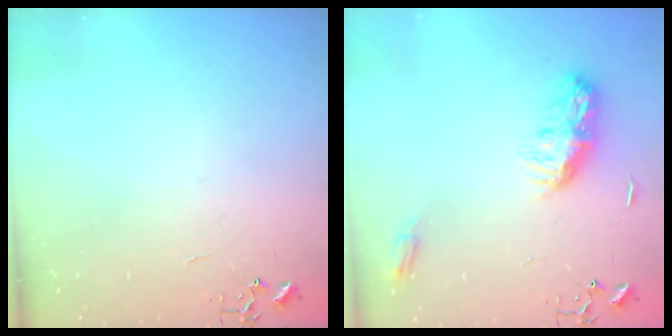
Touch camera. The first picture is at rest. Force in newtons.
{"total": 9.6, "press": 9.6, "slide": 0.1}